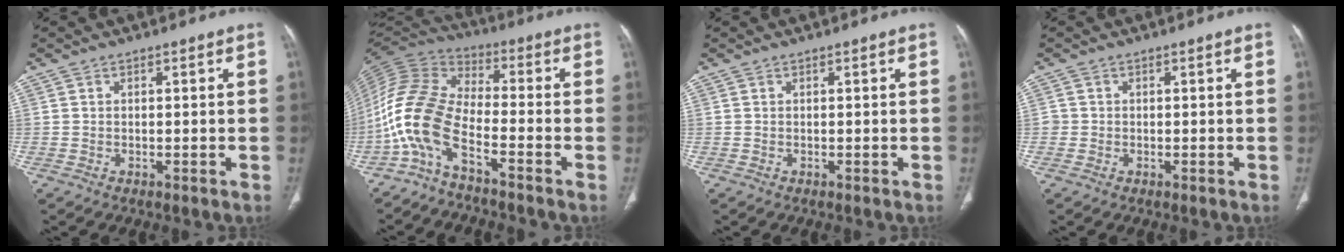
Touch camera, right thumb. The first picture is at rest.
{"total": 12.2, "force": [-6.2, 5.1, 9.3], "torque": [-0.210, 0.065, -0.137]}
{"total": 0.0}
{"total": 1.2, "force": [-0.2, 1.2, 0.1], "torque": [0.006, 0.005, -0.004]}